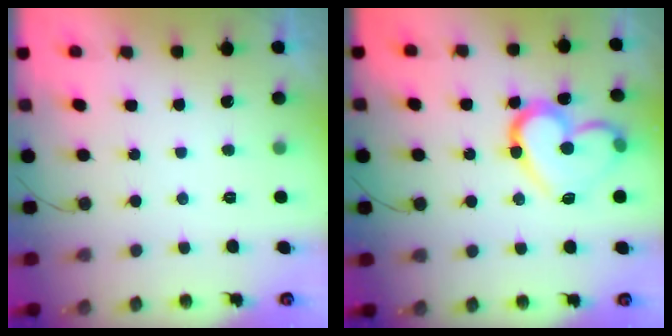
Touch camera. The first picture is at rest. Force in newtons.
{"total": 15.1, "press": 15.0, "slide": 0.8}